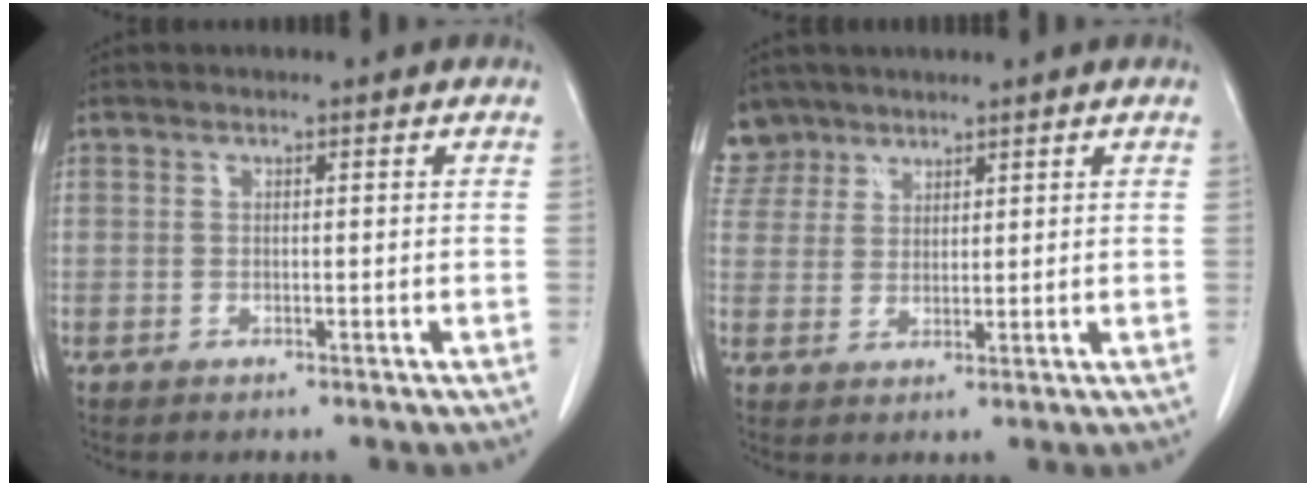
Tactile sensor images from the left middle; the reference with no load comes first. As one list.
[{"total": 5.0, "force": [4.1, 2.8, -0.5], "torque": [0.020, 0.005, 0.082]}]